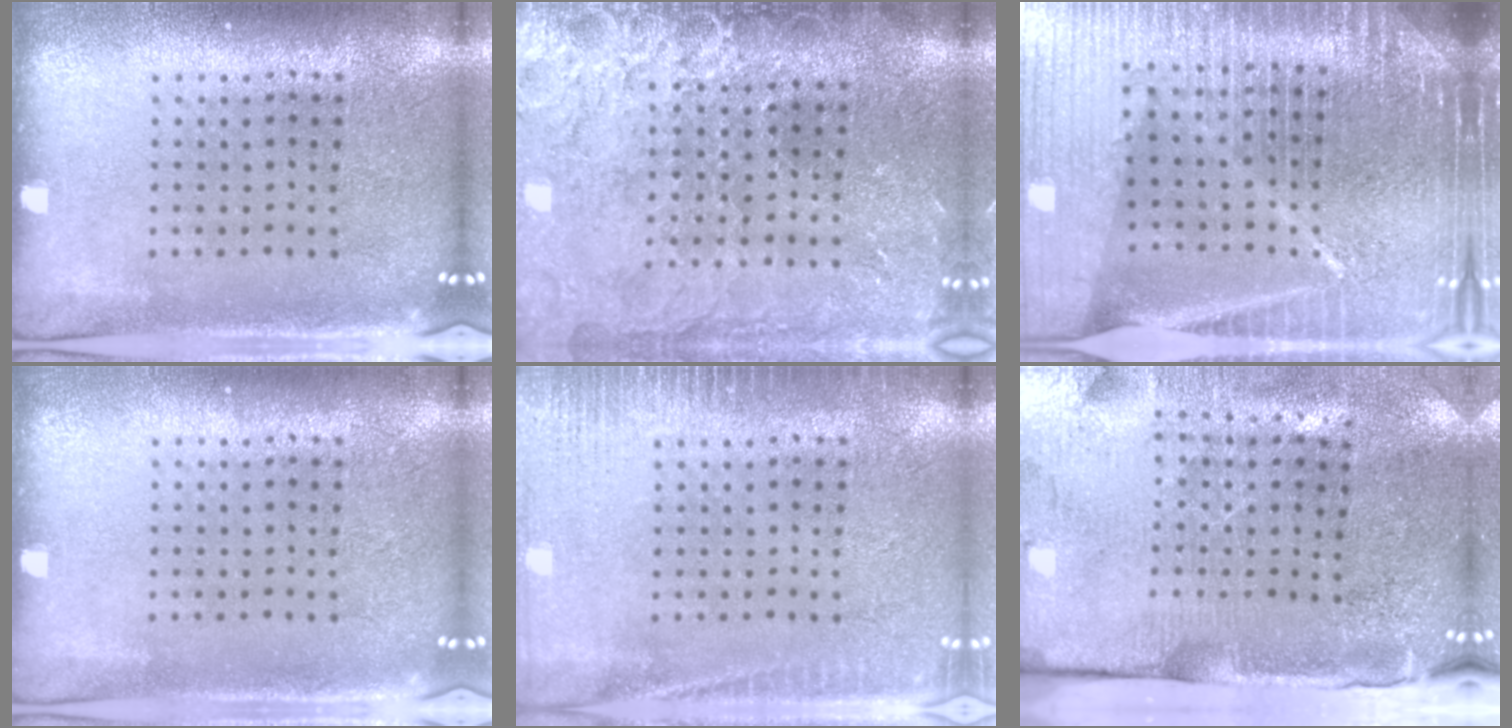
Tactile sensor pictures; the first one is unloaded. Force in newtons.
{"total": 3.8, "press": 3.4, "slide": 1.7}
{"total": 7.2, "press": 6.2, "slide": 3.8}
{"total": 0.0}
{"total": 2.7, "press": 2.7, "slide": 0.5}
{"total": 4.6, "press": 3.7, "slide": 2.7}